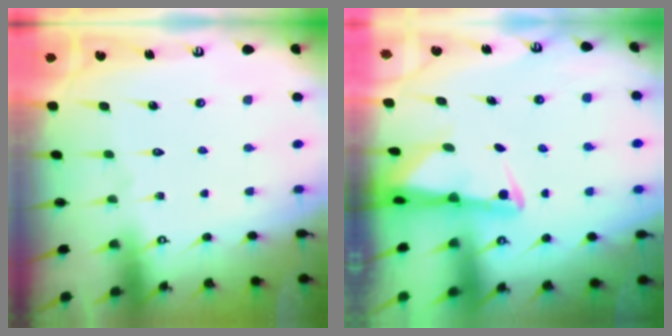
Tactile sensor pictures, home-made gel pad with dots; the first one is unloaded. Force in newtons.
{"total": 2.1, "press": 2.1, "slide": 0.5}